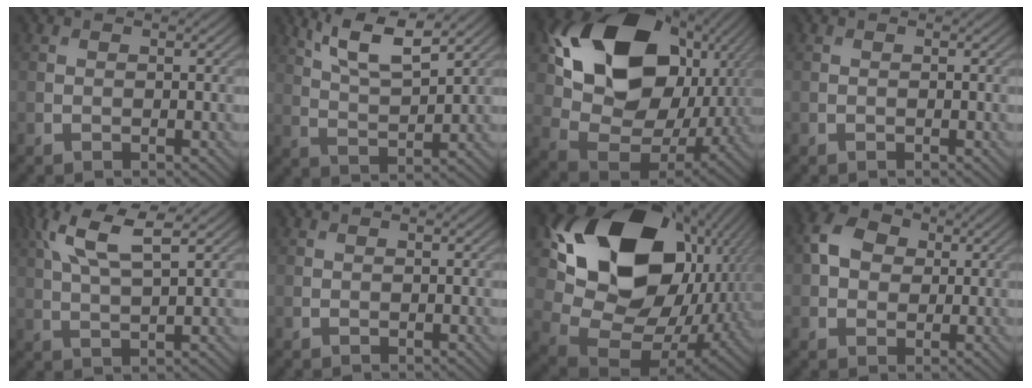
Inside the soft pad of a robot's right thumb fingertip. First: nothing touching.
{"total": 8.8, "force": [5.6, 2.2, 6.5], "torque": [-0.130, 0.006, 0.105]}
{"total": 19.4, "force": [7.5, 13.6, 11.6], "torque": [-0.234, -0.004, 0.159]}
{"total": 0.0}
{"total": 8.3, "force": [4.0, 2.5, 6.9], "torque": [-0.154, 0.015, 0.079]}
{"total": 0.0}
{"total": 20.9, "force": [6.3, 15.1, 13.0], "torque": [-0.255, -0.024, 0.145]}
{"total": 5.2, "force": [0.9, 4.2, 2.9], "torque": [-0.067, 0.012, 0.007]}